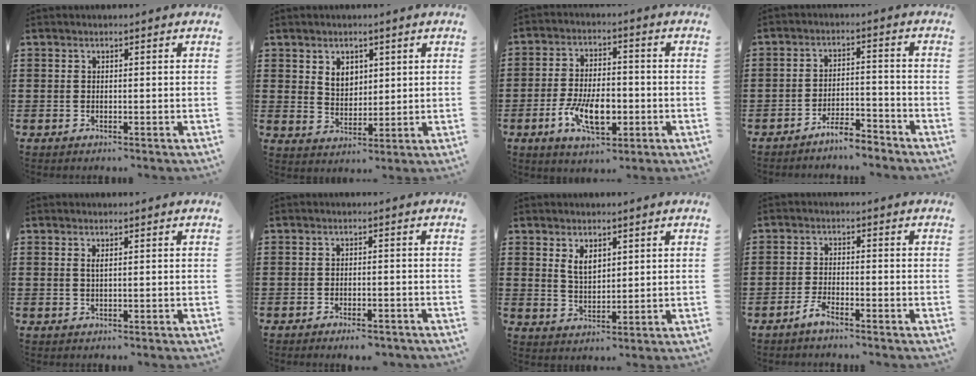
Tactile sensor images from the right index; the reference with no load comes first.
{"total": 3.9, "force": [2.0, 2.9, 1.7], "torque": [-0.044, 0.011, 0.036]}
{"total": 9.1, "force": [-2.9, 4.5, 7.3], "torque": [-0.140, -0.004, -0.051]}
{"total": 4.6, "force": [-4.3, 0.4, 1.4], "torque": [-0.033, 0.005, -0.088]}
{"total": 0.9, "force": [0.3, 0.2, 0.8], "torque": [-0.017, 0.003, 0.005]}
{"total": 2.1, "force": [-2.0, 0.2, 0.7], "torque": [-0.016, -0.001, -0.039]}
{"total": 3.6, "force": [1.9, 2.0, 2.3], "torque": [-0.050, 0.006, 0.035]}
{"total": 2.4, "force": [-2.1, 0.4, 1.1], "torque": [-0.027, 0.002, -0.043]}